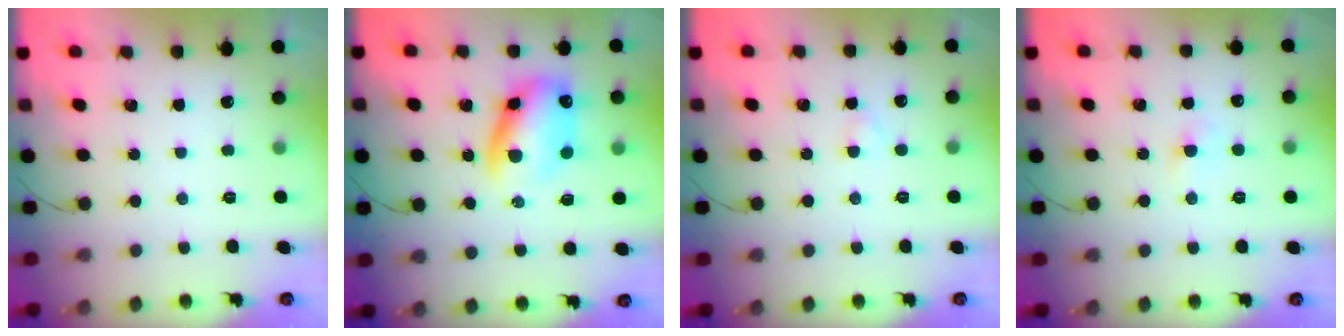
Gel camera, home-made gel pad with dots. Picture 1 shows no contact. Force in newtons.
{"total": 12.4, "press": 12.0, "slide": 3.1}
{"total": 1.6, "press": 1.4, "slide": 0.7}
{"total": 2.7, "press": 2.4, "slide": 1.2}